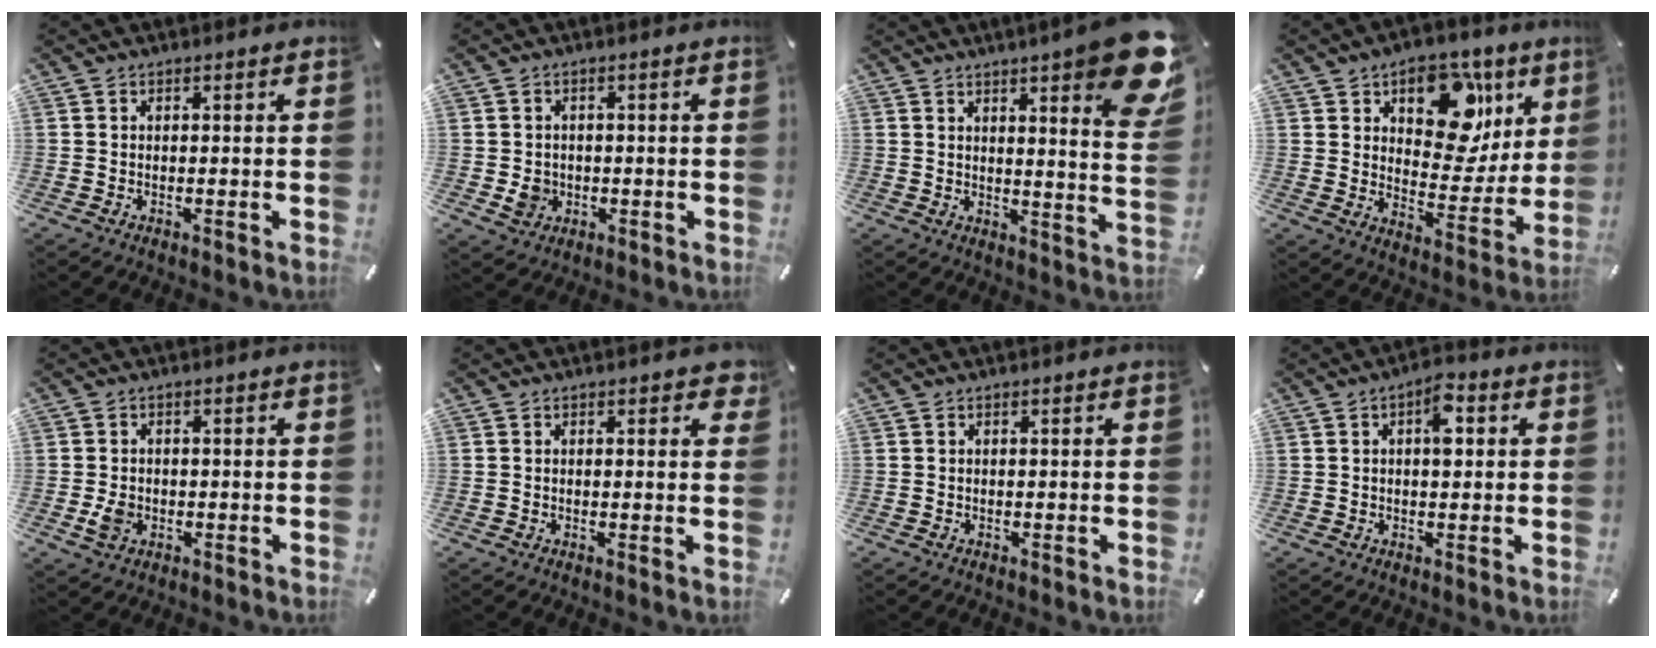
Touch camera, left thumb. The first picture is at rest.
{"total": 4.4, "force": [-0.7, 4.0, 1.7], "torque": [-0.021, -0.002, -0.013]}
{"total": 14.8, "force": [8.5, 3.2, 11.8], "torque": [-0.161, -0.061, 0.136]}
{"total": 16.7, "force": [8.4, 10.8, 9.5], "torque": [-0.114, -0.054, 0.144]}
{"total": 3.3, "force": [-0.7, 2.6, 2.0], "torque": [-0.040, -0.004, -0.018]}
{"total": 1.7, "force": [0.8, 0.9, 1.3], "torque": [-0.003, -0.005, 0.007]}
{"total": 0.0}
{"total": 5.8, "force": [1.3, 3.0, 4.8], "torque": [-0.050, -0.007, 0.011]}